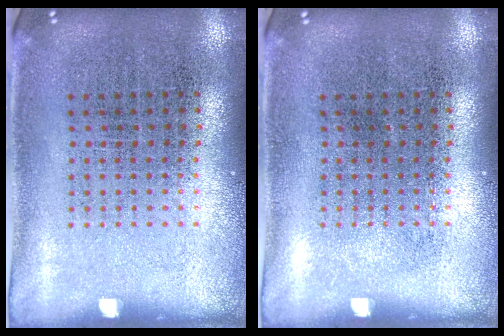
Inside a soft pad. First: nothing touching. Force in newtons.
{"total": 0.0}